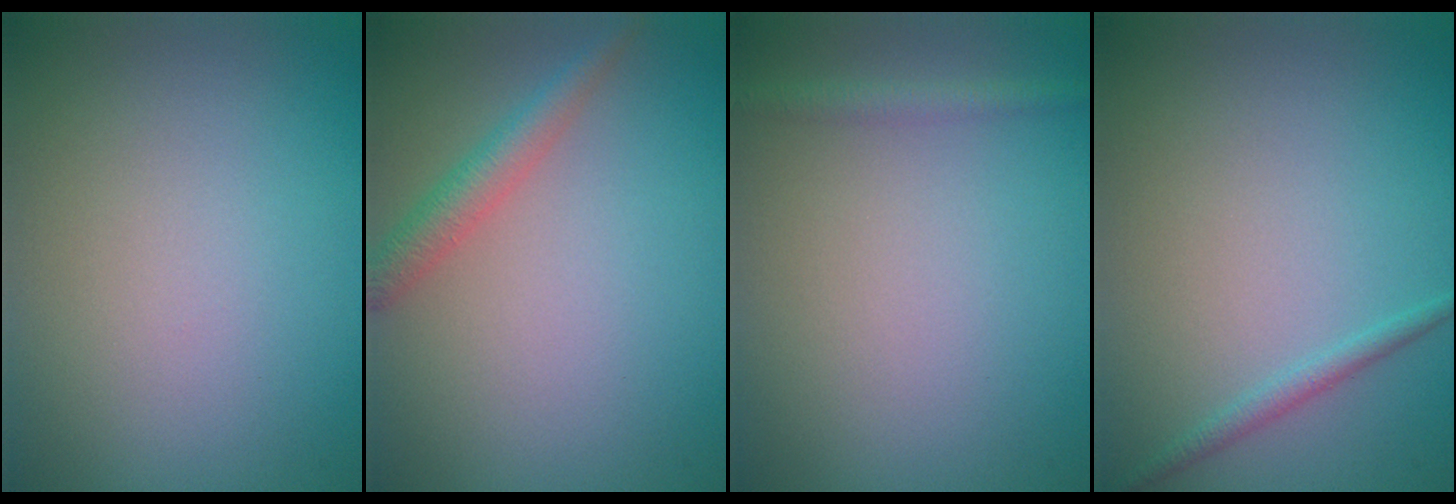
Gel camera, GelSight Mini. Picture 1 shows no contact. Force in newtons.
{"total": 2.3, "press": 2.3, "slide": 0.1}
{"total": 1.3, "press": 1.3, "slide": 0.1}
{"total": 1.1, "press": 1.1, "slide": 0.1}